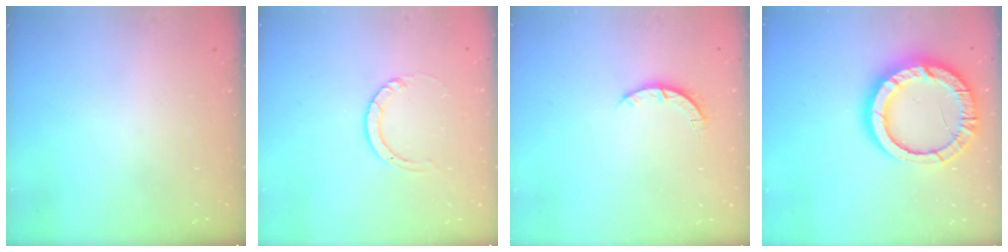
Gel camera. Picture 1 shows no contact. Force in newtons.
{"total": 3.0, "press": 3.0, "slide": 0.3}
{"total": 2.7, "press": 2.7, "slide": 0.4}
{"total": 17.9, "press": 17.9, "slide": 1.7}